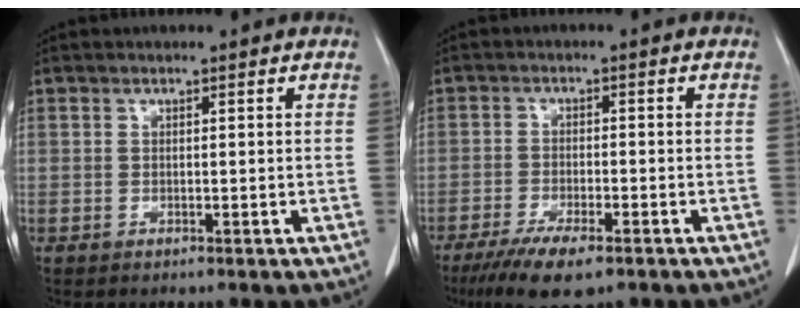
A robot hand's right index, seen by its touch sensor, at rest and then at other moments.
{"total": 8.2, "force": [-5.7, 1.9, 5.6], "torque": [-0.095, -0.016, -0.091]}